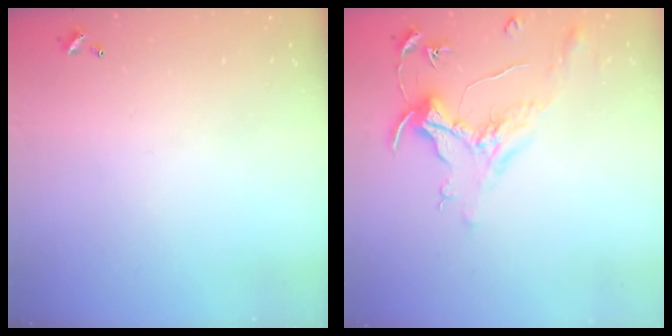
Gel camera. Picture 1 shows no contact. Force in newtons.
{"total": 1.6, "press": 1.4, "slide": 0.7}